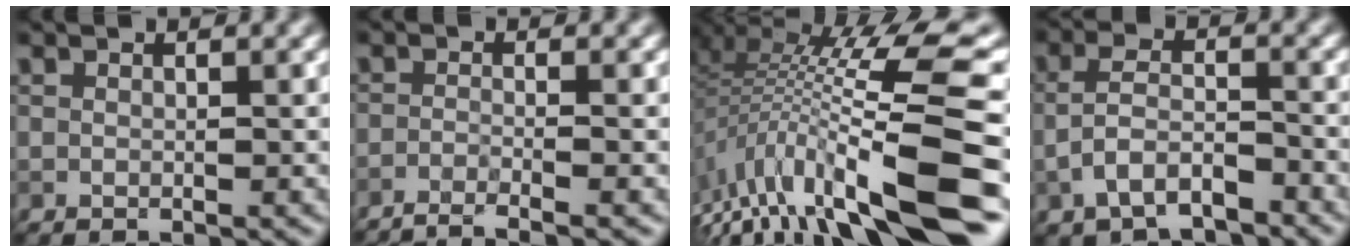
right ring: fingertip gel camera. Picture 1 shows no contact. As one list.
[{"total": 3.4, "force": [-2.7, 0.4, 2.0], "torque": [-0.035, 0.001, -0.059]}, {"total": 14.6, "force": [-5.0, 2.7, 13.4], "torque": [-0.230, 0.016, -0.080]}, {"total": 4.8, "force": [-2.7, 2.2, 3.2], "torque": [-0.064, 0.002, -0.061]}]